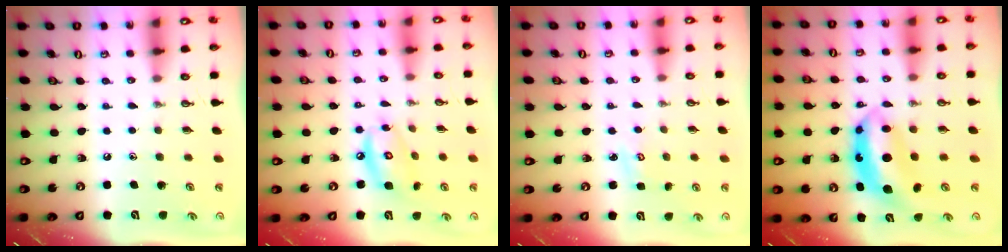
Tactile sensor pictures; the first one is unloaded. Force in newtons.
{"total": 10.0, "press": 10.0, "slide": 0.8}
{"total": 2.9, "press": 2.9, "slide": 0.3}
{"total": 8.3, "press": 8.3, "slide": 0.2}